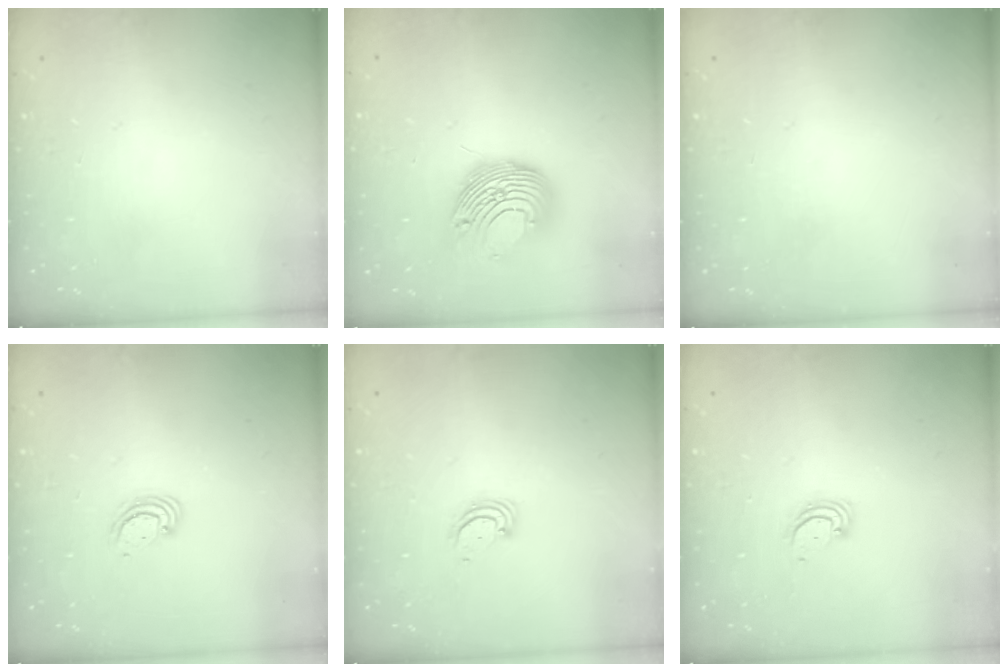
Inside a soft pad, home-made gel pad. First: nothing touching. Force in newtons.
{"total": 14.2, "press": 14.2, "slide": 0.0}
{"total": 0.0}
{"total": 2.5, "press": 2.5, "slide": 0.3}
{"total": 2.9, "press": 2.9, "slide": 0.3}
{"total": 2.8, "press": 2.8, "slide": 0.2}